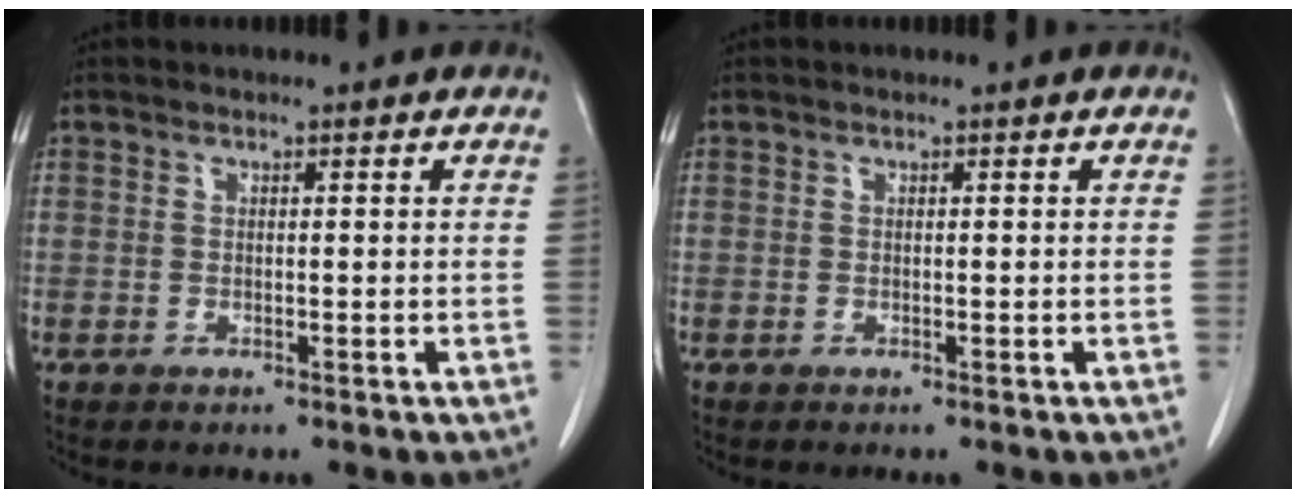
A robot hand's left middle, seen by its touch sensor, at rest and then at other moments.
{"total": 0.0}